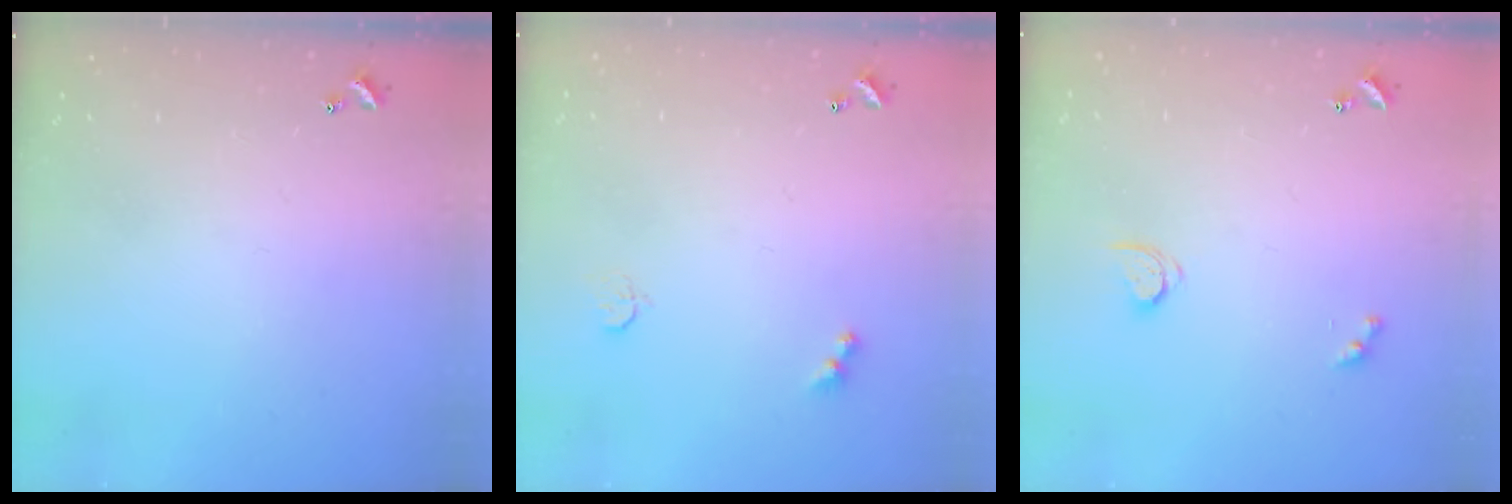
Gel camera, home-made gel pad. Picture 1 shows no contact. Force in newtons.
{"total": 2.9, "press": 2.8, "slide": 0.7}
{"total": 2.8, "press": 2.8, "slide": 0.3}